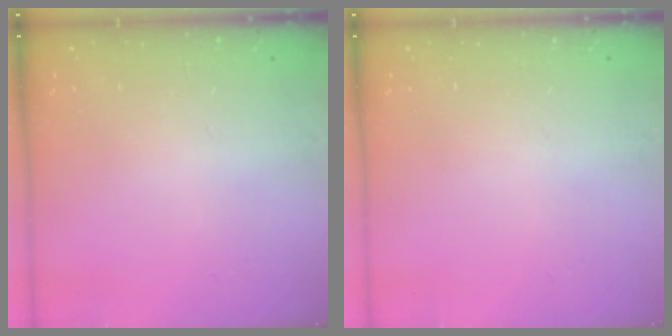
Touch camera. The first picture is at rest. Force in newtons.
{"total": 0.0}